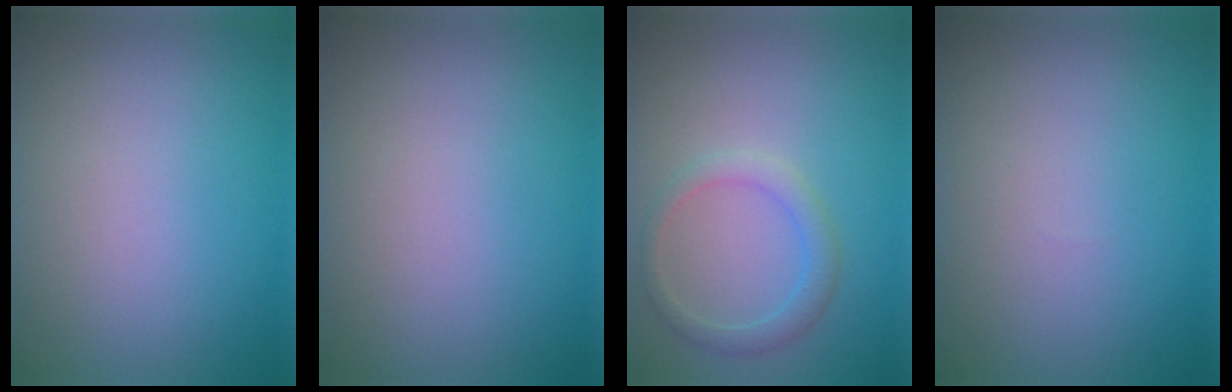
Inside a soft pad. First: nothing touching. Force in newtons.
{"total": 0.0}
{"total": 2.2, "press": 2.2, "slide": 0.1}
{"total": 0.0}